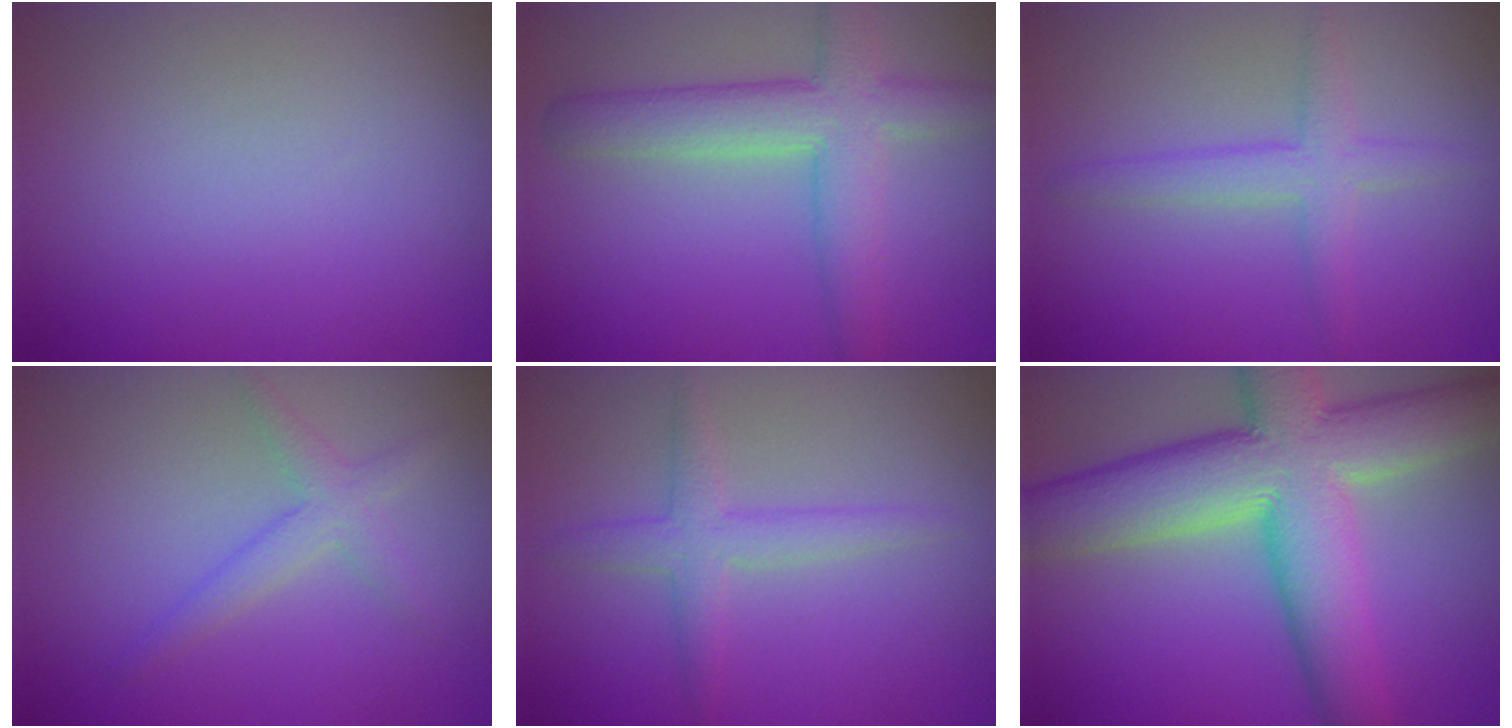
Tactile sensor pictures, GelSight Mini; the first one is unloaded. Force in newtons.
{"total": 5.6, "press": 5.6, "slide": 0.2}
{"total": 2.7, "press": 2.7, "slide": 0.2}
{"total": 2.2, "press": 2.2, "slide": 0.1}
{"total": 2.6, "press": 2.6, "slide": 0.1}
{"total": 12.4, "press": 12.3, "slide": 1.1}